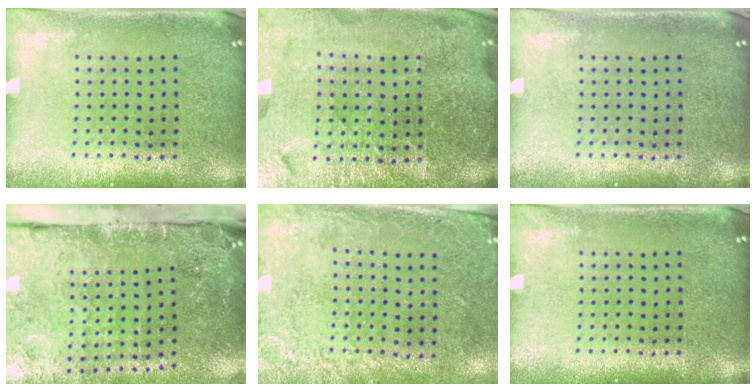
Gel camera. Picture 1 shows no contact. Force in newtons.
{"total": 5.6, "press": 5.1, "slide": 2.4}
{"total": 0.0}
{"total": 4.7, "press": 3.7, "slide": 2.8}
{"total": 2.7, "press": 2.0, "slide": 1.8}
{"total": 0.0}